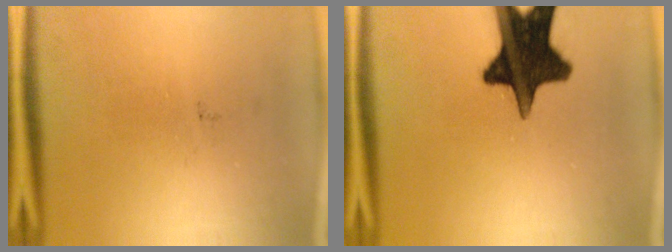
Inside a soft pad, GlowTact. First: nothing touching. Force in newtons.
{"total": 16.1}